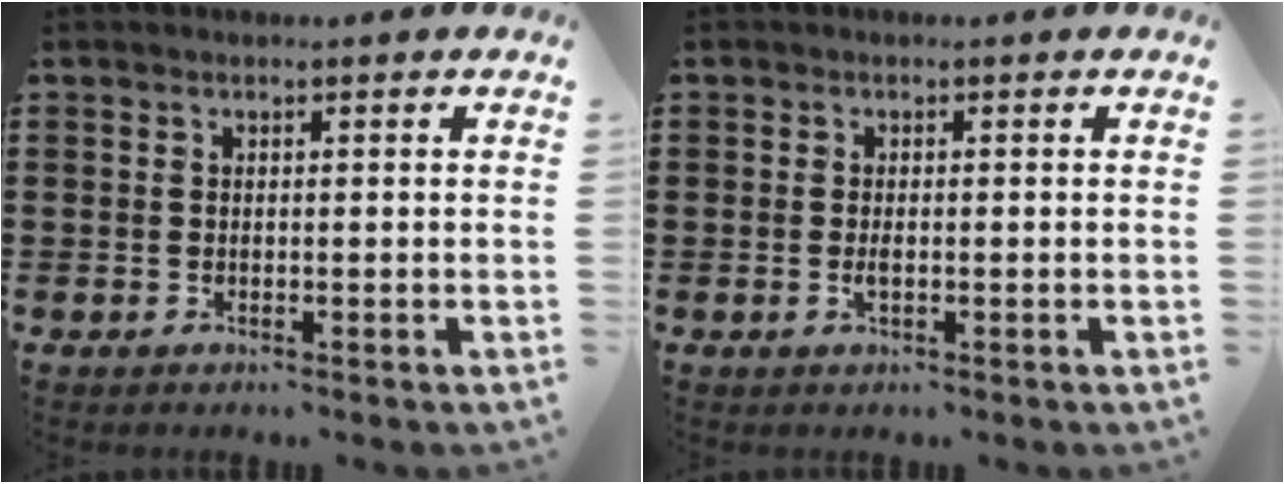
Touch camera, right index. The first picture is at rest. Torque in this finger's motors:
{"motor_torque": [1.37, 0.77, 0.30, 0.07]}